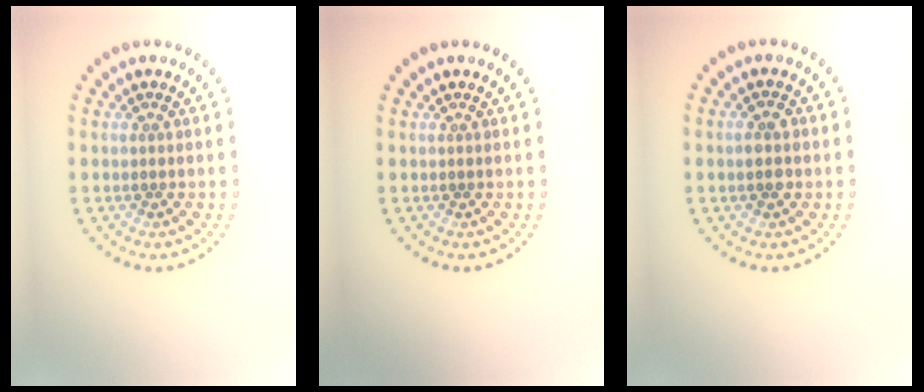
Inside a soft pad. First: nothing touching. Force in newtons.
{"total": 0.0}
{"total": 1.7, "press": 1.7, "slide": 0.1}